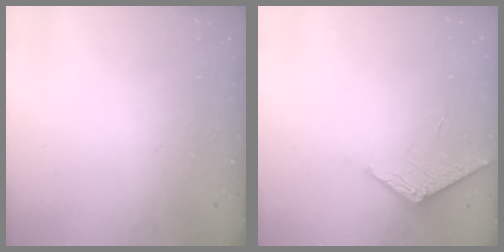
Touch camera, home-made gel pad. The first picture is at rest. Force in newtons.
{"total": 3.3, "press": 3.3, "slide": 0.5}